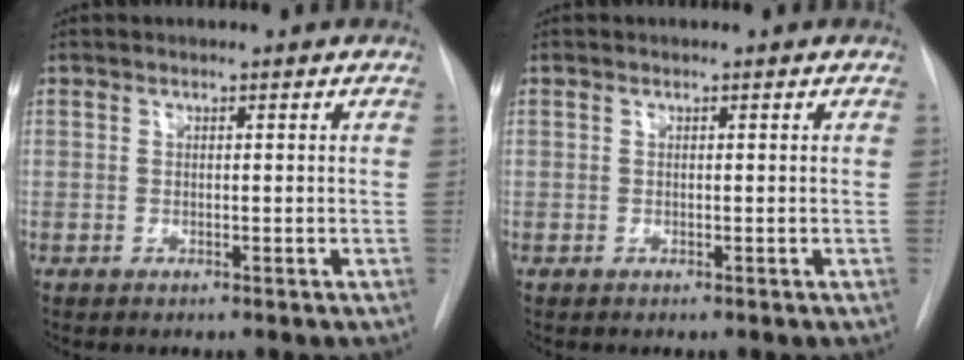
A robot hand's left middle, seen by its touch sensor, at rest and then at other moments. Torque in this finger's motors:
{"motor_torque": [0.24, -0.07, 0.03, 0.01]}